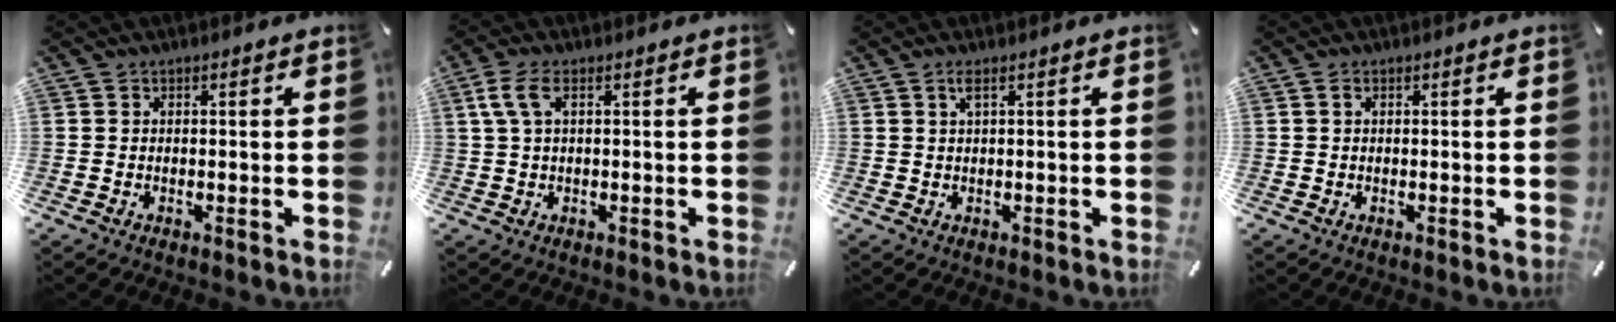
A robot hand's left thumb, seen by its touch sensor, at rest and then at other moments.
{"total": 4.7, "force": [1.2, 1.7, 4.2], "torque": [-0.091, 0.001, 0.021]}
{"total": 1.9, "force": [0.7, 0.2, 1.7], "torque": [-0.037, 0.001, 0.011]}
{"total": 0.8, "force": [0.1, 0.3, 0.8], "torque": [-0.016, 0.002, 0.001]}